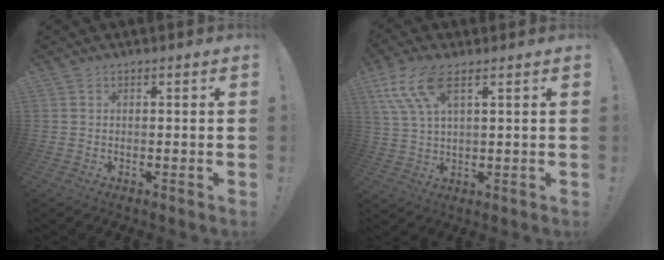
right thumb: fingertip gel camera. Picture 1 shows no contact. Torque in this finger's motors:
{"motor_torque": [0.01, 0.26, 1.00, 0.32, 0.09]}